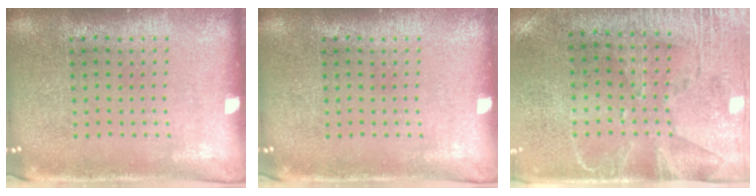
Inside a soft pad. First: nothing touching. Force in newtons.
{"total": 0.0}
{"total": 2.8, "press": 2.4, "slide": 1.5}